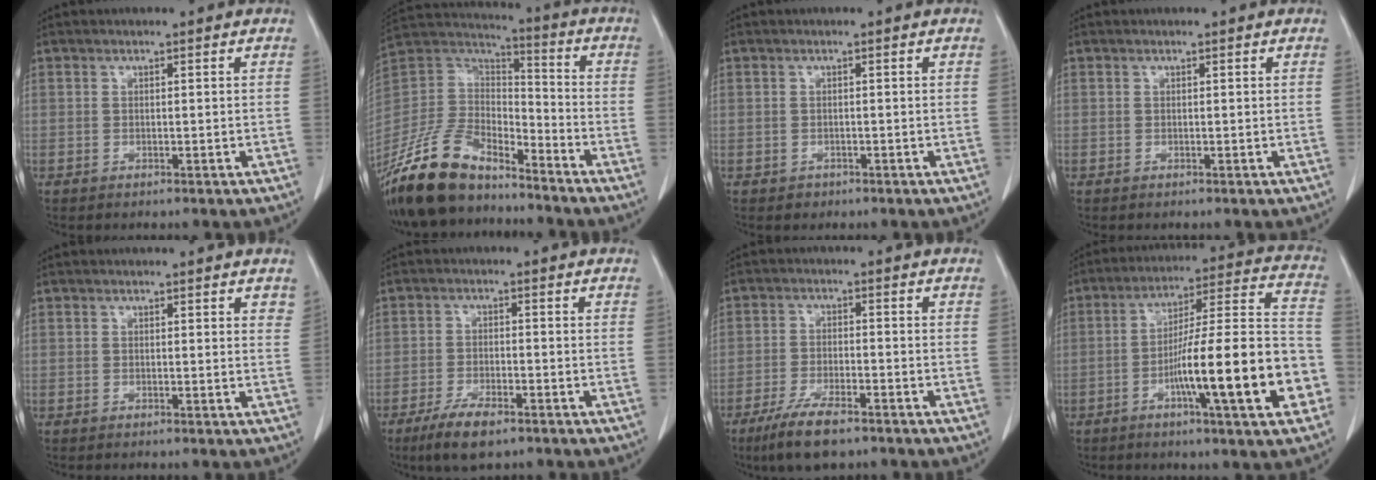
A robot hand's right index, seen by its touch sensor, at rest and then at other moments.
{"total": 17.4, "force": [-14.0, 6.4, 8.1], "torque": [-0.171, 0.012, -0.267]}
{"total": 1.0, "force": [-0.7, 0.7, 0.2], "torque": [-0.003, 0.001, -0.009]}
{"total": 0.0}
{"total": 1.6, "force": [1.2, 0.5, 0.9], "torque": [-0.004, -0.001, 0.007]}
{"total": 6.1, "force": [-4.2, 1.6, 4.2], "torque": [-0.083, -0.010, -0.072]}
{"total": 7.7, "force": [-5.5, 1.6, 5.2], "torque": [-0.099, -0.014, -0.095]}
{"total": 19.7, "force": [-6.5, 1.3, 18.6], "torque": [-0.252, 0.014, -0.098]}